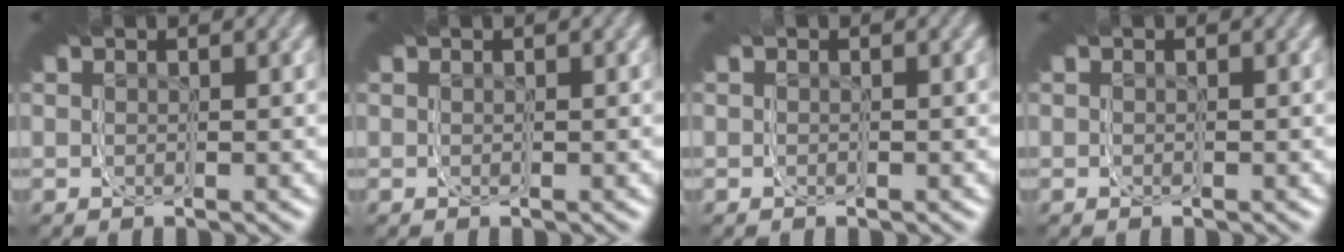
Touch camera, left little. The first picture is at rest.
{"total": 0.0}
{"total": 1.0, "force": [-0.4, -0.5, -0.7], "torque": [0.015, -0.001, -0.004]}
{"total": 0.6, "force": [-0.3, -0.4, -0.5], "torque": [0.012, -0.001, -0.003]}